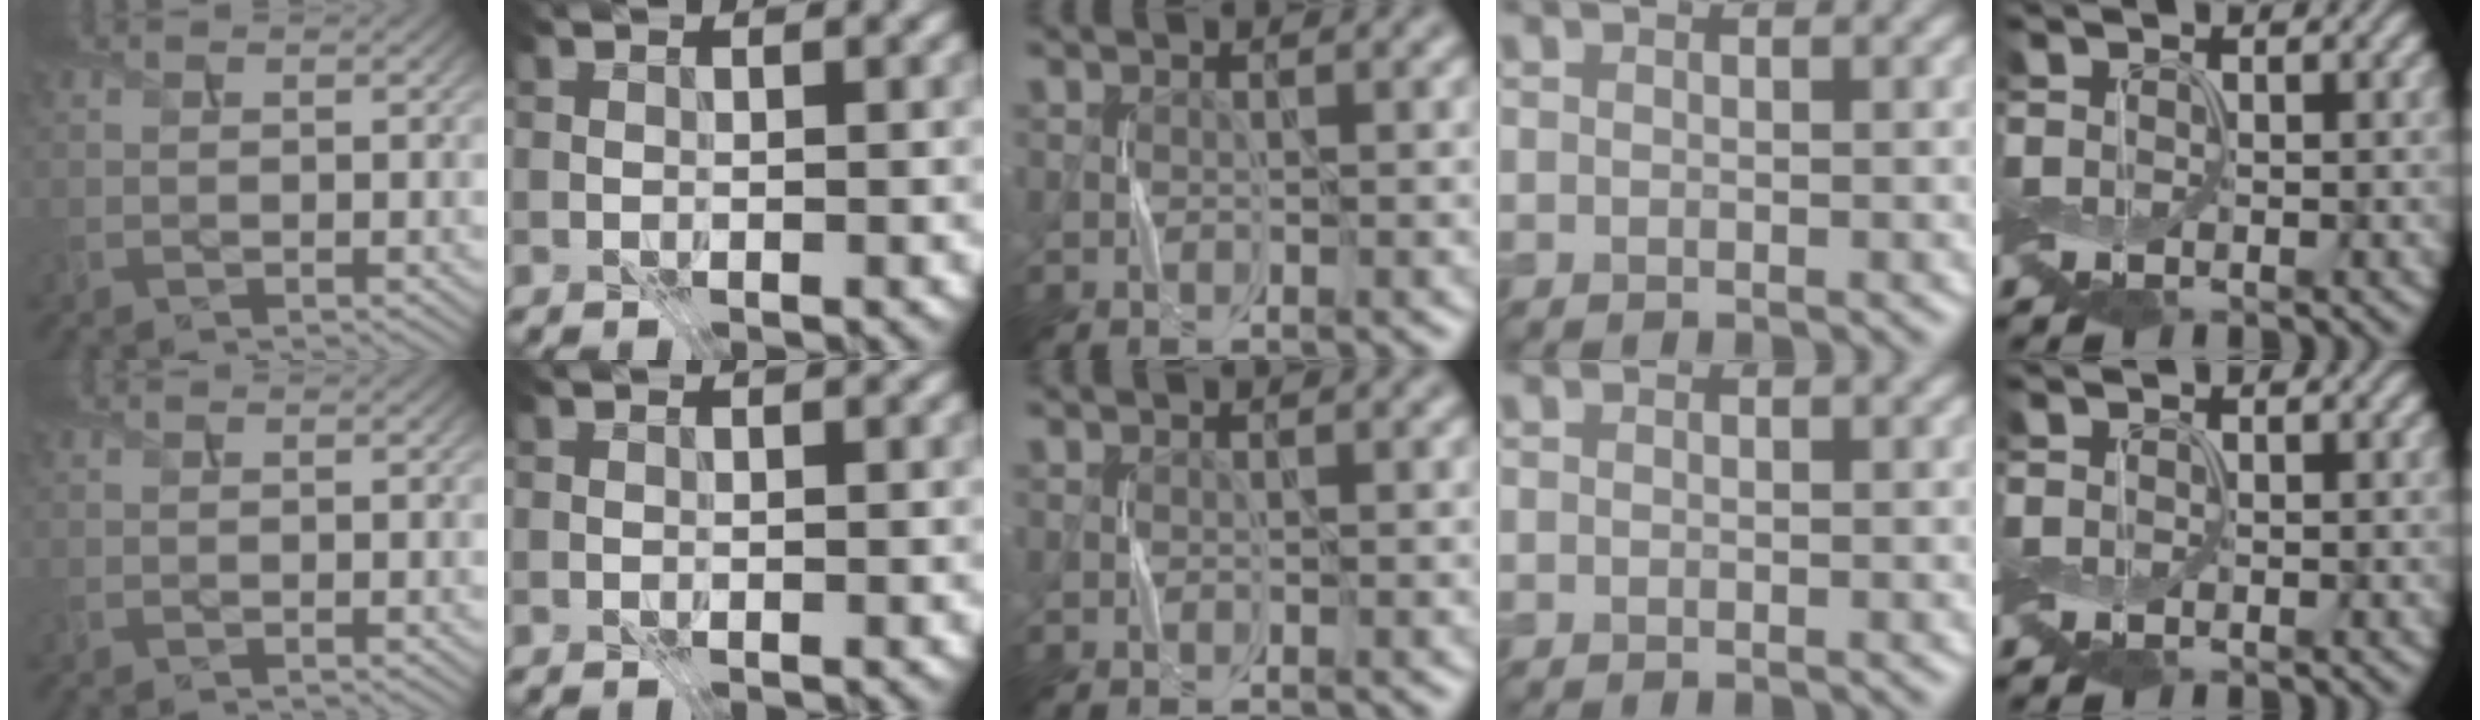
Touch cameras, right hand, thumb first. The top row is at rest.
{}